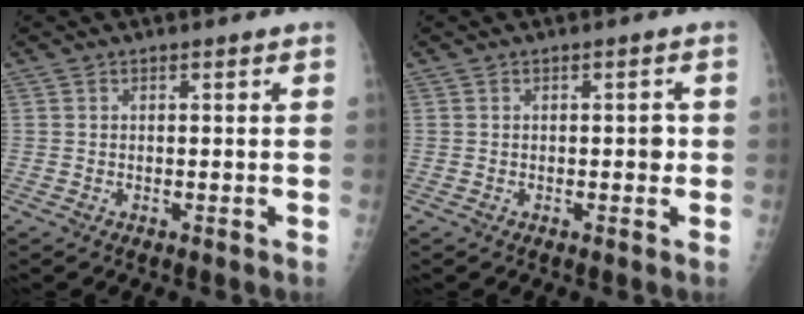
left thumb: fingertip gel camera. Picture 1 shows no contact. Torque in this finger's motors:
{"motor_torque": [0.14, 0.05, 0.10, -0.04, 0.02]}